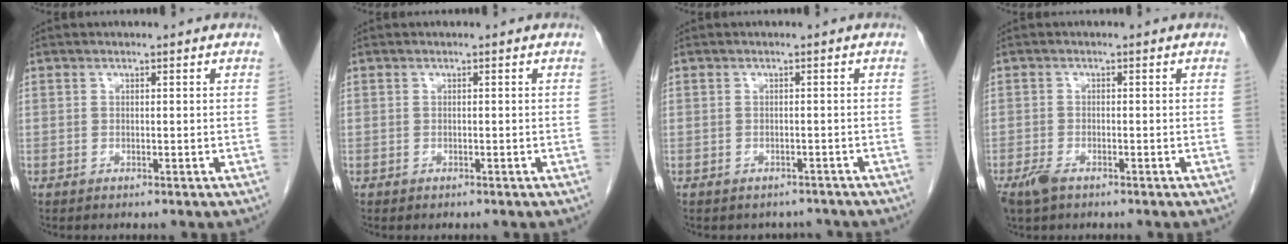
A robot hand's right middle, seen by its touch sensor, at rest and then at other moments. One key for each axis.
{"total": 0.0}
{"total": 3.3, "fx": -2.9, "fy": 1.5, "fz": -0.1, "tx": 0.004, "ty": 0.008, "tz": -0.037}
{"total": 3.0, "fx": -2.0, "fy": 1.2, "fz": 1.9, "tx": -0.045, "ty": -0.005, "tz": -0.032}